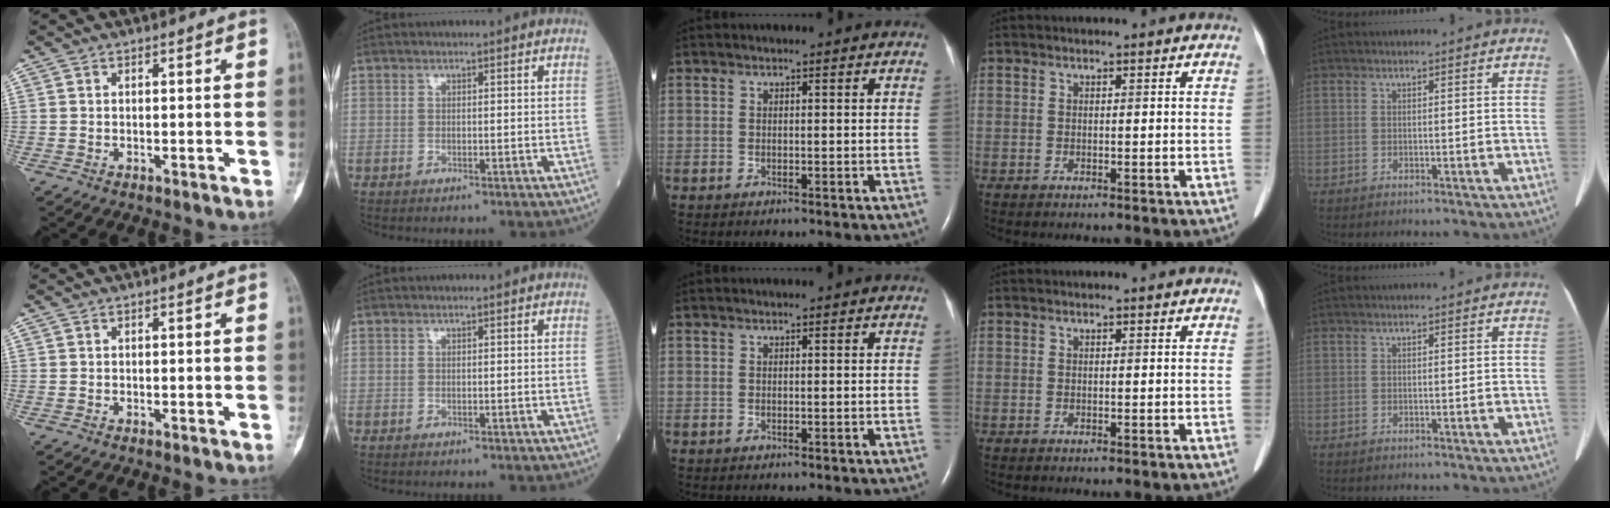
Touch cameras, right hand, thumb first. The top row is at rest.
{}